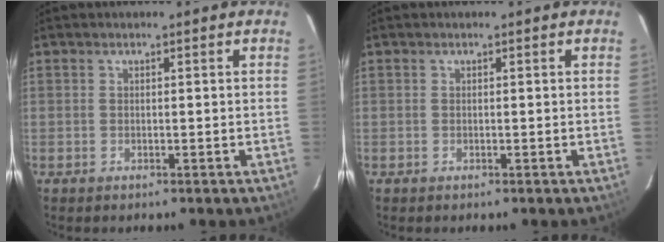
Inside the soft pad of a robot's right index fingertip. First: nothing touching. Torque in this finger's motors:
{"motor_torque": [0.04, 0.04, -0.03, 0.00]}